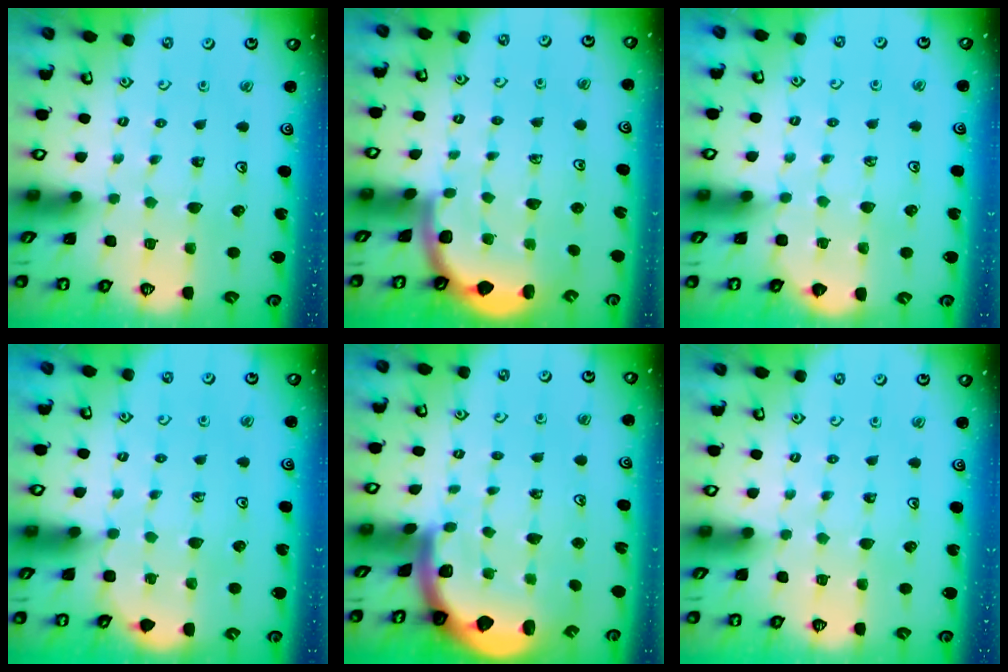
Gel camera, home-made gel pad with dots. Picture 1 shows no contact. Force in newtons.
{"total": 1.7, "press": 1.7, "slide": 0.0}
{"total": 1.4, "press": 1.3, "slide": 0.3}
{"total": 3.9, "press": 3.8, "slide": 0.4}
{"total": 1.9, "press": 1.8, "slide": 0.5}
{"total": 0.0}